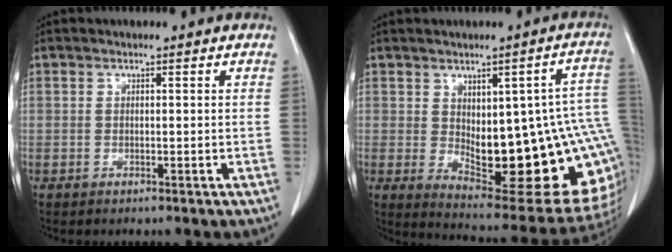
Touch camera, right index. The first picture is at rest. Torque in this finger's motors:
{"motor_torque": [1.97, -0.16, 0.54, 0.11]}